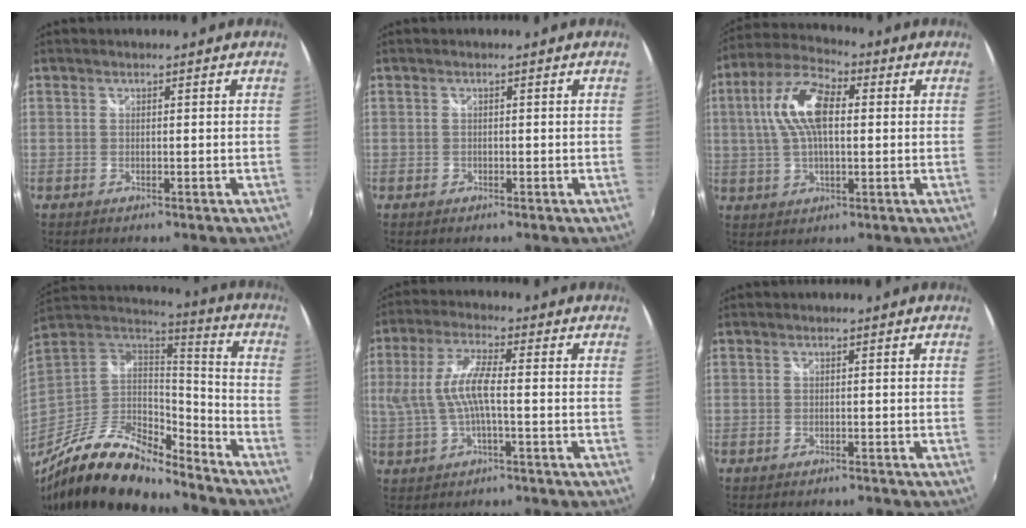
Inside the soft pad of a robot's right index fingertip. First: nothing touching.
{"total": 0.8, "force": [-0.5, 0.5, 0.0], "torque": [0.000, -0.003, -0.009]}
{"total": 12.0, "force": [1.9, 5.5, 10.5], "torque": [-0.208, 0.023, 0.029]}
{"total": 21.8, "force": [-15.9, 7.4, 13.0], "torque": [-0.250, -0.030, -0.282]}
{"total": 8.4, "force": [-0.7, 2.1, 8.1], "torque": [-0.169, 0.003, -0.005]}
{"total": 1.4, "force": [-1.4, 0.4, 0.2], "torque": [-0.009, -0.007, -0.021]}